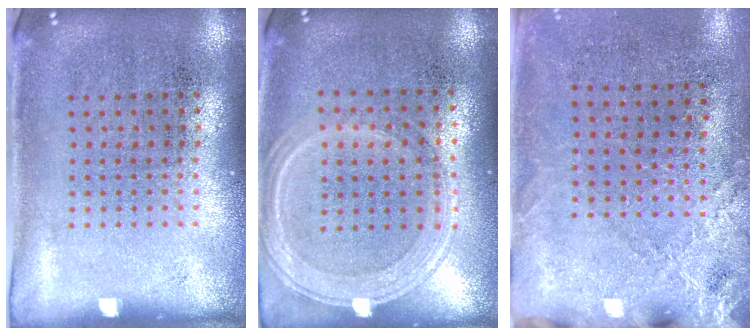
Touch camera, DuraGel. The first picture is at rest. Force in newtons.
{"total": 1.3, "press": 1.2, "slide": 0.3}
{"total": 2.5, "press": 2.2, "slide": 1.2}